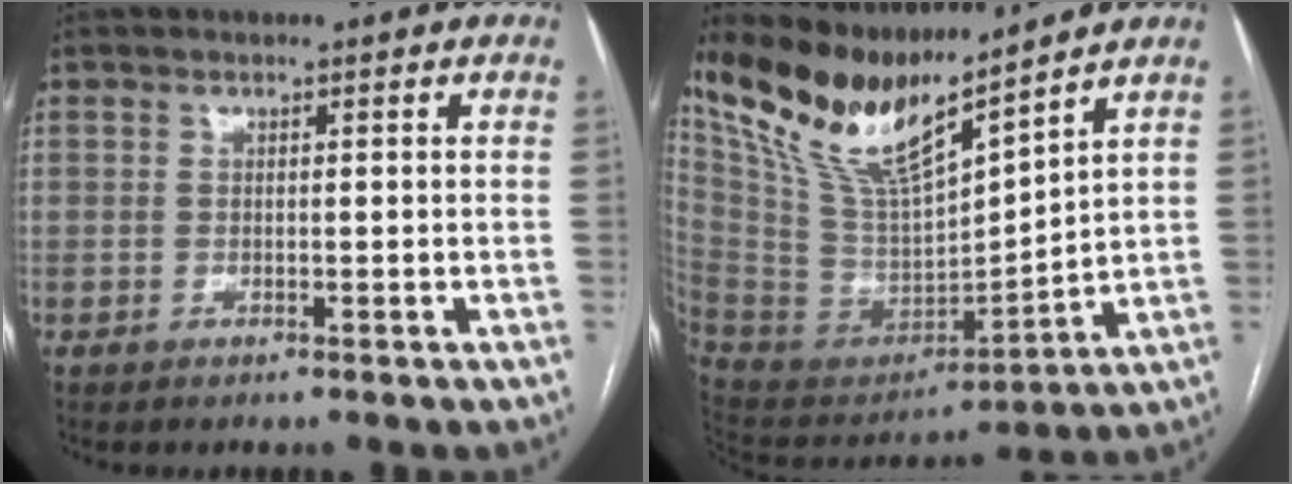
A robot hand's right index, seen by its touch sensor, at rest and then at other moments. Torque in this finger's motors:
{"motor_torque": [1.02, 1.12, 0.34, 0.07]}